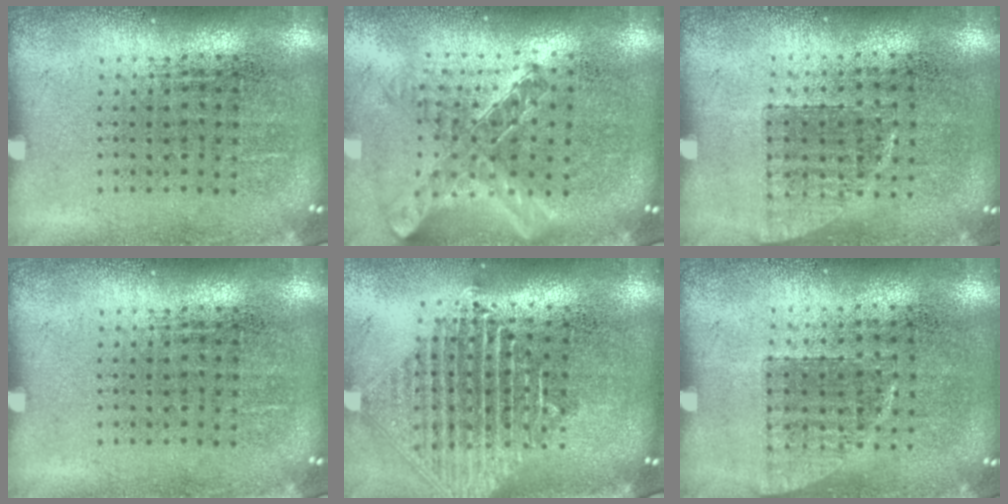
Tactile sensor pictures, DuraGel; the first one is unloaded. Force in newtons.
{"total": 1.1, "press": 1.1, "slide": 0.2}
{"total": 0.7, "press": 0.7, "slide": 0.2}
{"total": 0.0}
{"total": 2.3, "press": 1.8, "slide": 1.4}
{"total": 0.7, "press": 0.7, "slide": 0.2}